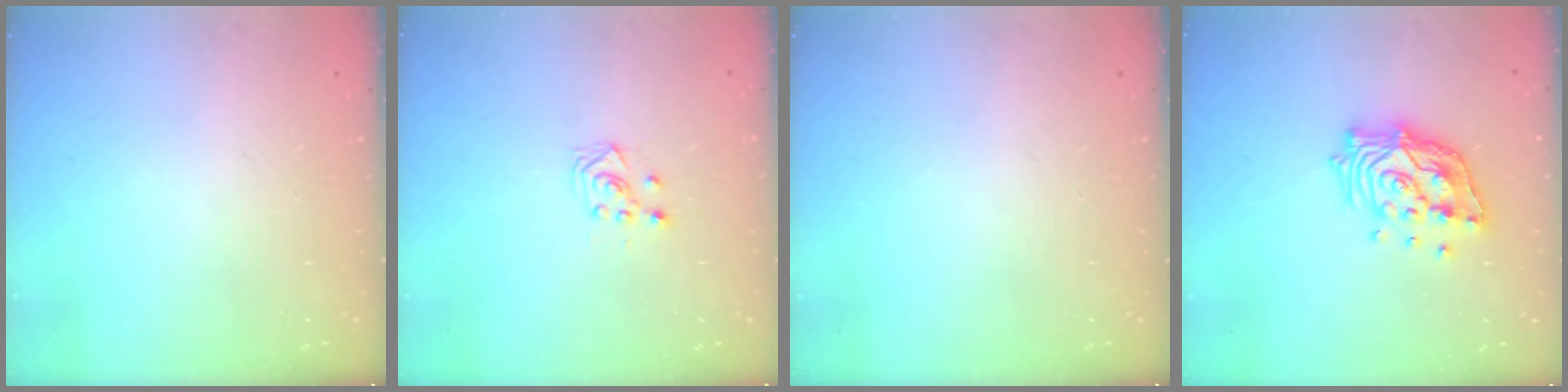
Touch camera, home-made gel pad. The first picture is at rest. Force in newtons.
{"total": 3.1, "press": 3.1, "slide": 0.8}
{"total": 0.0}
{"total": 14.8, "press": 14.7, "slide": 1.9}